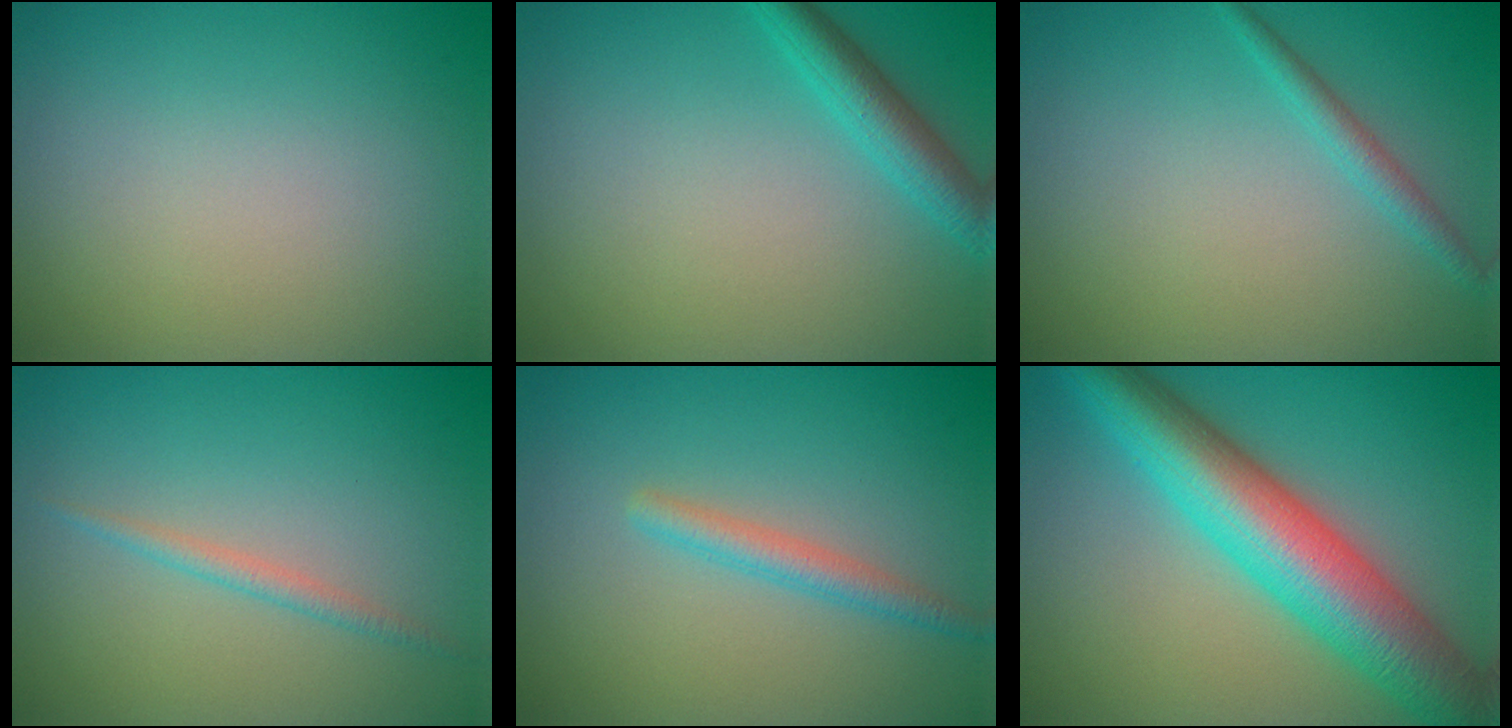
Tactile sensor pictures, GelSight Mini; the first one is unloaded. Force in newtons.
{"total": 3.0, "press": 3.0, "slide": 0.1}
{"total": 1.5, "press": 1.5, "slide": 0.1}
{"total": 1.2, "press": 1.2, "slide": 0.1}
{"total": 2.0, "press": 2.0, "slide": 0.1}
{"total": 10.2, "press": 10.2, "slide": 0.1}